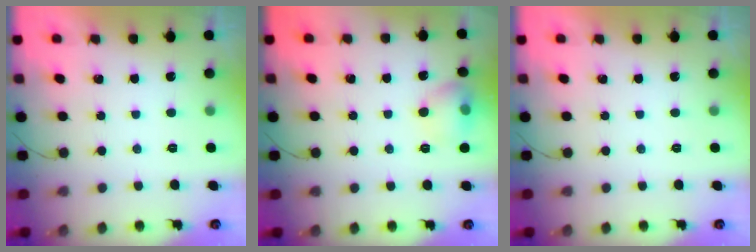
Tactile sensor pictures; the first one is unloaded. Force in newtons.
{"total": 8.6, "press": 8.5, "slide": 1.3}
{"total": 0.0}